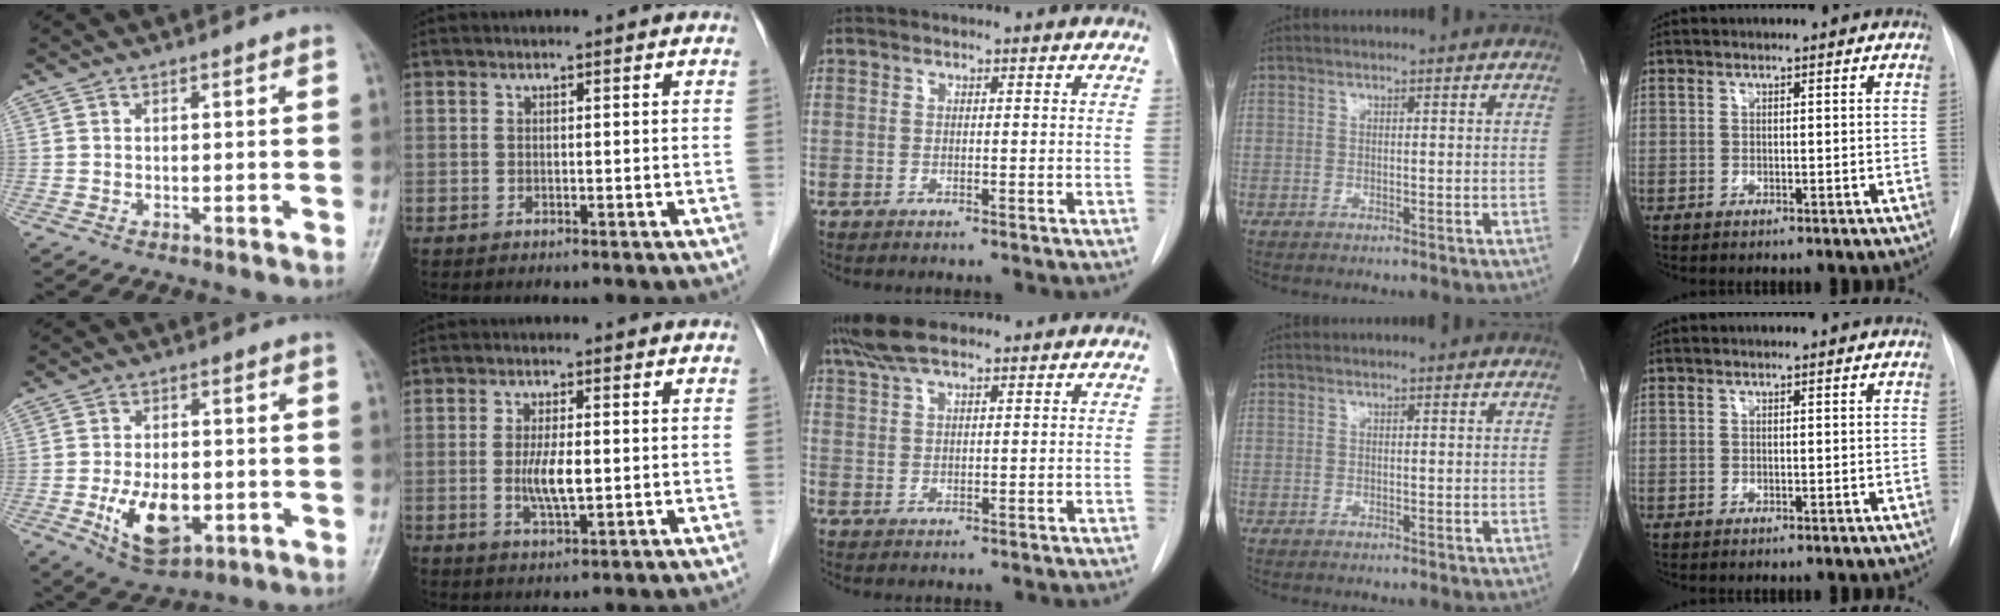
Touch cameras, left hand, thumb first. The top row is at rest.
{"thumb": {"total": 10.2, "force": [-2.9, 5.9, 7.8], "torque": [-0.119, 0.000, -0.039]}, "index": {"total": 4.8, "force": [-0.4, 1.0, 4.7], "torque": [-0.097, -0.007, -0.006]}, "middle": {"total": 6.3, "force": [4.9, 1.5, 3.7], "torque": [-0.083, 0.017, 0.093]}}